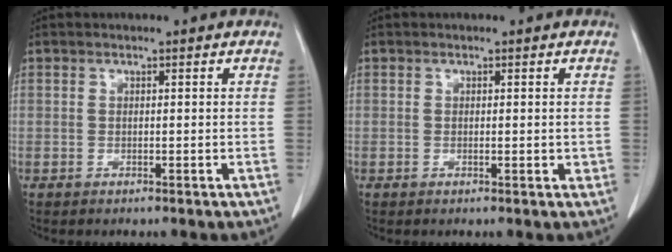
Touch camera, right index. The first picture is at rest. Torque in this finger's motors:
{"motor_torque": [-0.15, 0.18, 0.07, -0.01]}